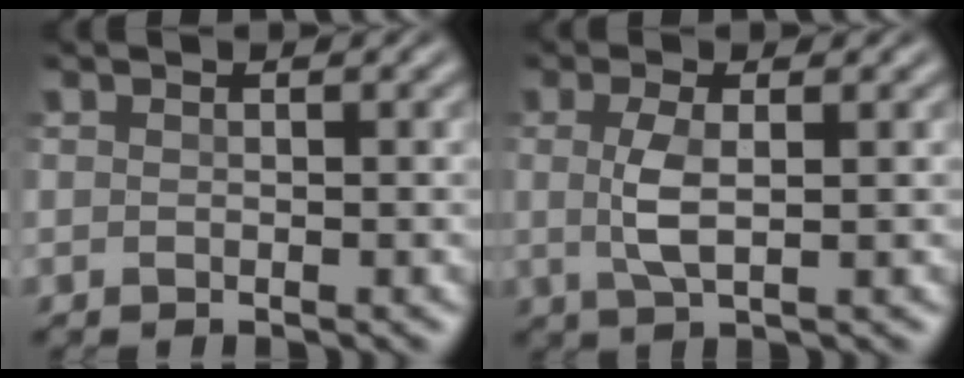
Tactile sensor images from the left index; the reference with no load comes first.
{"total": 2.8, "force": [0.0, 0.8, 2.7], "torque": [-0.062, 0.001, 0.001]}